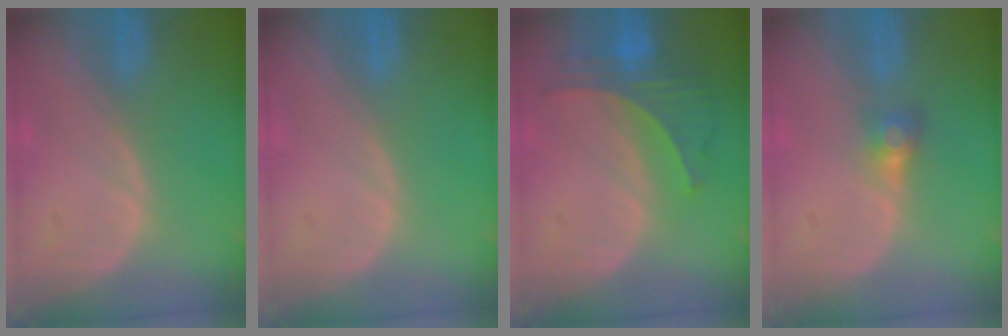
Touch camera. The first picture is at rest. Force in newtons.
{"total": 0.0}
{"total": 6.8, "press": 6.3, "slide": 2.5}
{"total": 2.8, "press": 2.6, "slide": 1.0}